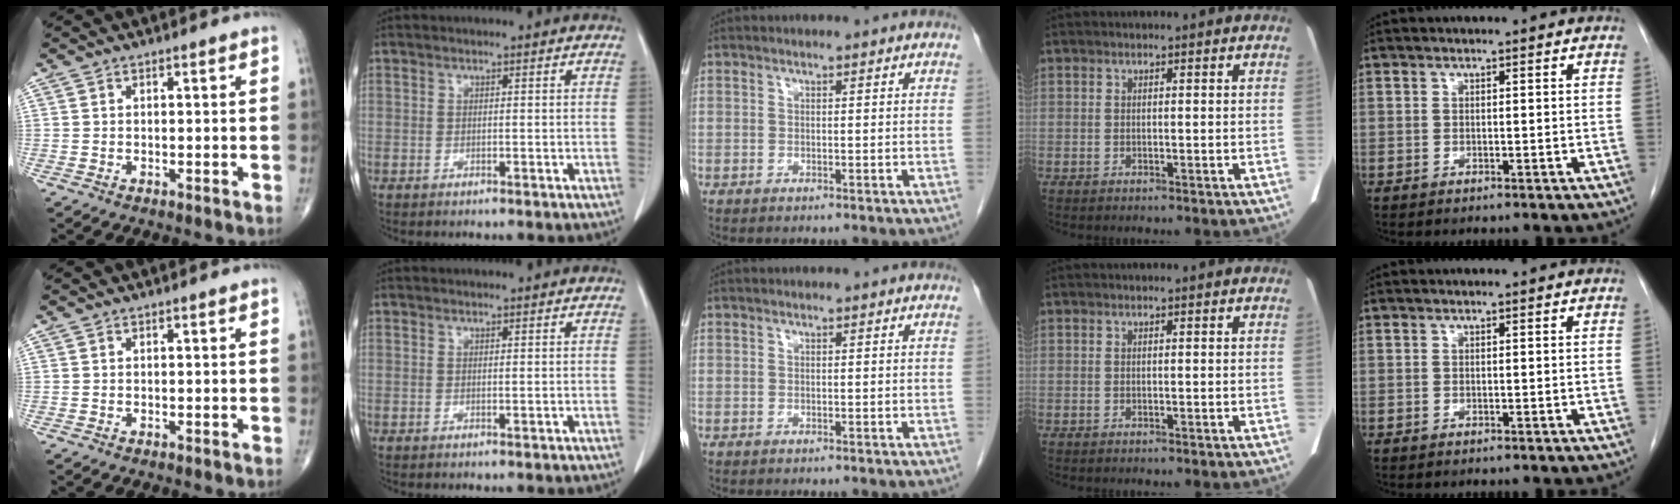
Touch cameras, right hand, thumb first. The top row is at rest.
{}